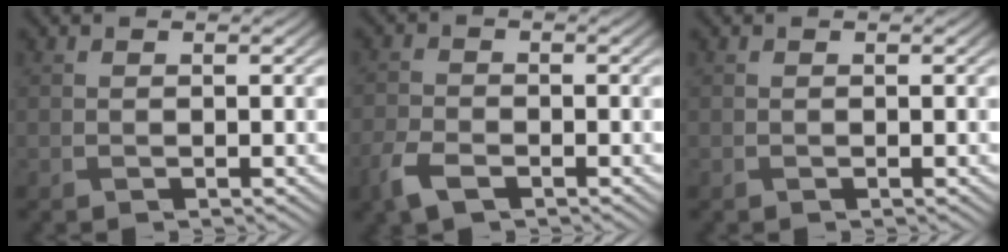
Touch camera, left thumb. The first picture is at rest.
{"total": 4.2, "force": [-2.6, 2.1, 2.6], "torque": [-0.064, -0.011, -0.061]}
{"total": 0.0}